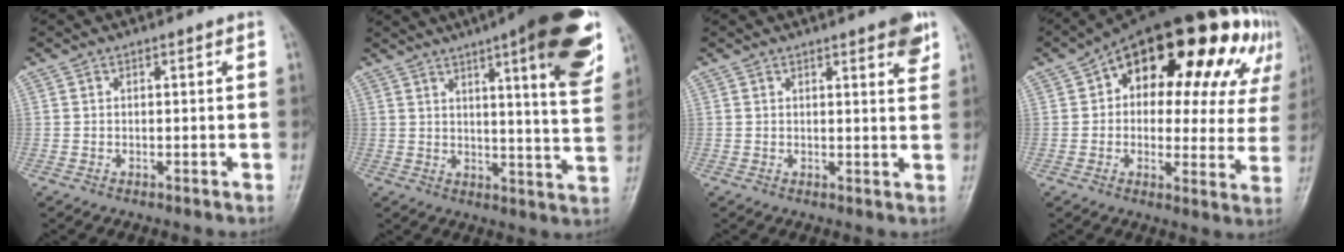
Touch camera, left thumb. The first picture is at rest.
{"total": 20.0, "force": [10.4, 3.8, 16.7], "torque": [-0.204, -0.038, 0.134]}
{"total": 8.4, "force": [5.0, 1.9, 6.6], "torque": [-0.064, -0.023, 0.058]}
{"total": 26.5, "force": [10.4, 14.0, 19.9], "torque": [-0.225, 0.039, 0.143]}